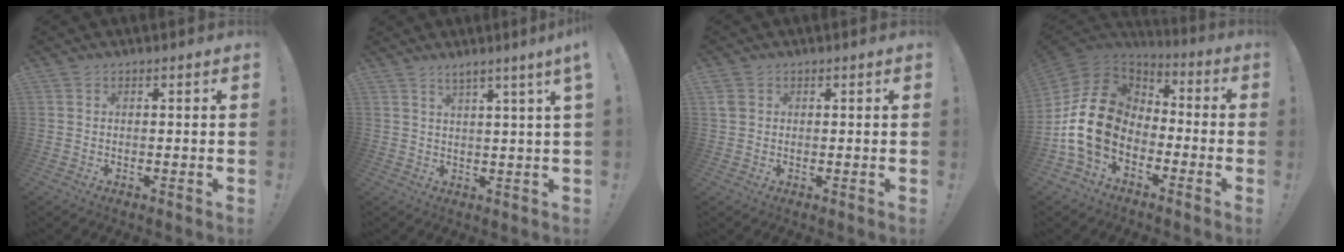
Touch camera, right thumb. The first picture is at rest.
{"total": 4.4, "force": [2.5, -0.9, 3.5], "torque": [-0.062, -0.010, 0.039]}
{"total": 2.4, "force": [1.0, 1.9, 1.2], "torque": [-0.023, 0.003, 0.020]}
{"total": 17.5, "force": [-3.5, 12.6, 11.6], "torque": [-0.228, 0.024, -0.056]}